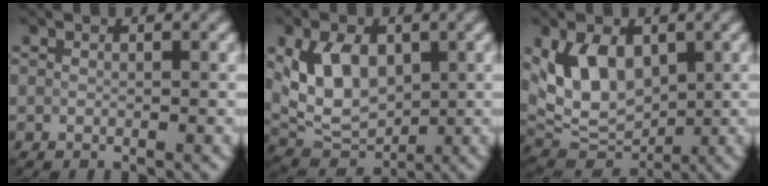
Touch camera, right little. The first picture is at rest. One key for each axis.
{"total": 6.0, "fx": 1.3, "fy": 4.0, "fz": 4.3, "tx": -0.079, "ty": -0.001, "tz": 0.026}
{"total": 6.5, "fx": 1.8, "fy": 4.4, "fz": 4.5, "tx": -0.080, "ty": -0.005, "tz": 0.034}